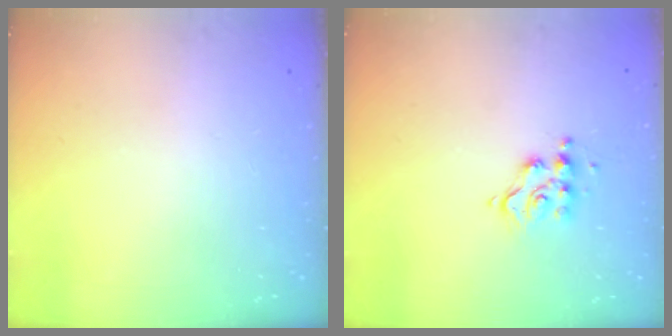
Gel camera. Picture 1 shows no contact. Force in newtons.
{"total": 8.3, "press": 8.3, "slide": 0.5}